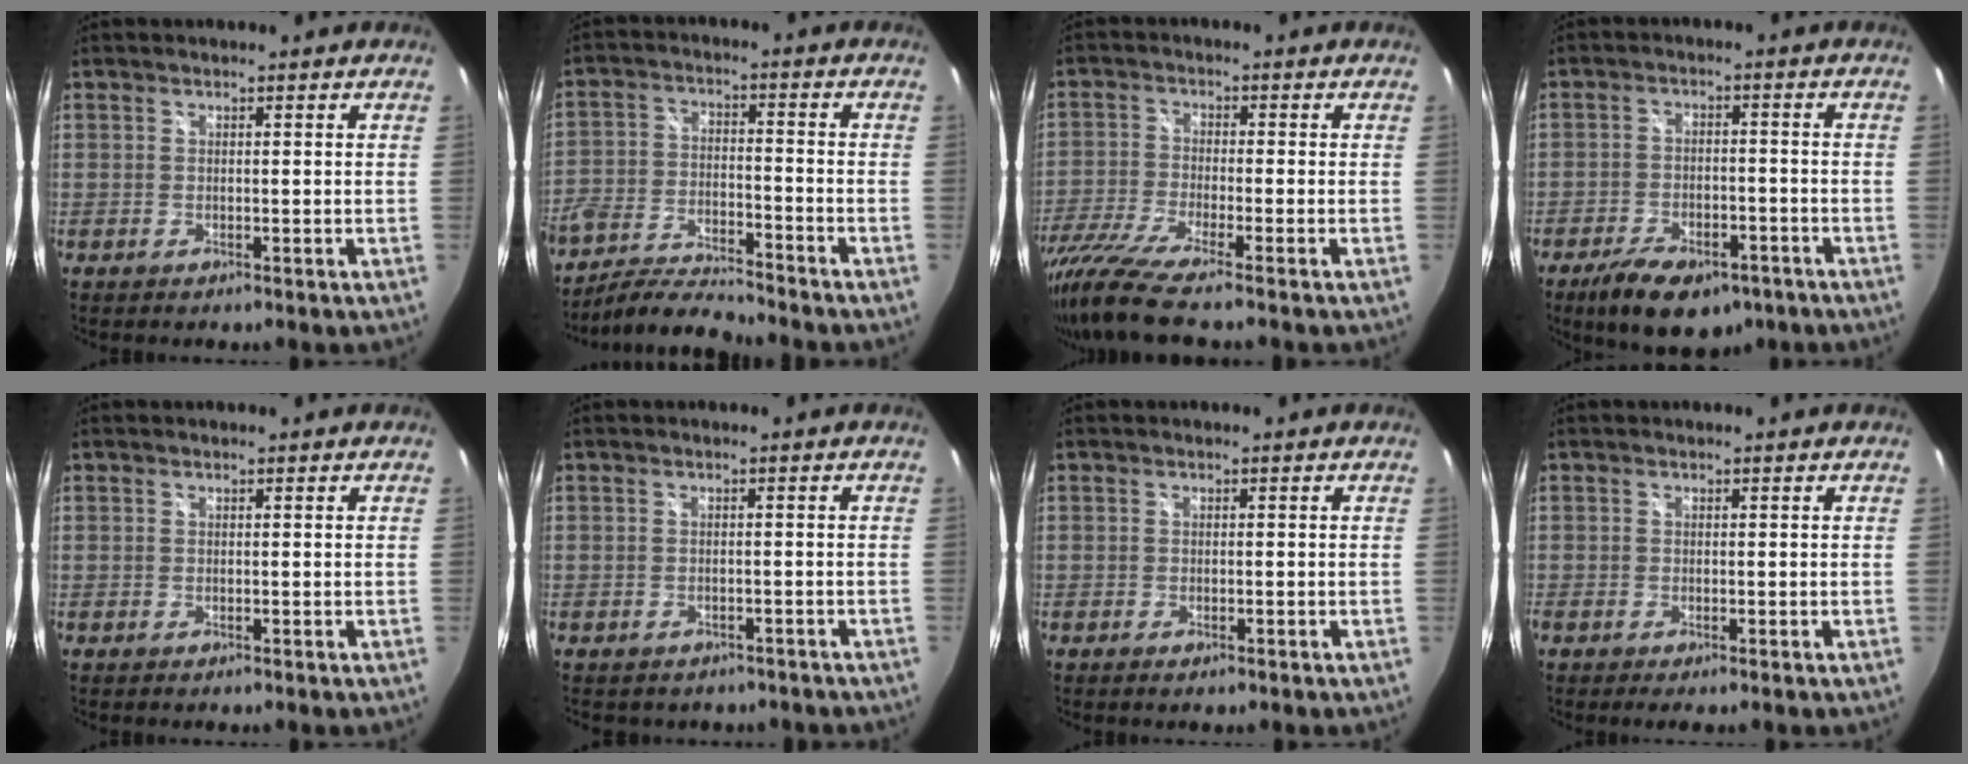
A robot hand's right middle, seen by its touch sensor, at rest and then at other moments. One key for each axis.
{"total": 11.1, "fx": -9.6, "fy": 2.4, "fz": 5.0, "tx": -0.106, "ty": -0.015, "tz": -0.180}
{"total": 11.0, "fx": -8.9, "fy": -0.2, "fz": 6.5, "tx": -0.146, "ty": -0.044, "tz": -0.166}
{"total": 12.7, "fx": -8.6, "fy": 5.8, "fz": 7.3, "tx": -0.152, "ty": -0.016, "tz": -0.129}
{"total": 0.0}
{"total": 4.7, "fx": -3.7, "fy": 2.5, "fz": 1.6, "tx": -0.029, "ty": -0.010, "tz": -0.041}
{"total": 1.1, "fx": -0.8, "fy": 0.4, "fz": 0.6, "tx": -0.010, "ty": -0.005, "tz": -0.013}
{"total": 0.9, "fx": -0.7, "fy": 0.0, "fz": 0.5, "tx": -0.012, "ty": -0.003, "tz": -0.015}